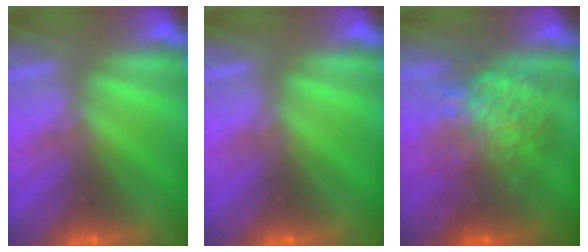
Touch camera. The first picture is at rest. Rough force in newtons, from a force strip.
{"total": 0.0}
{"total": 10.6}